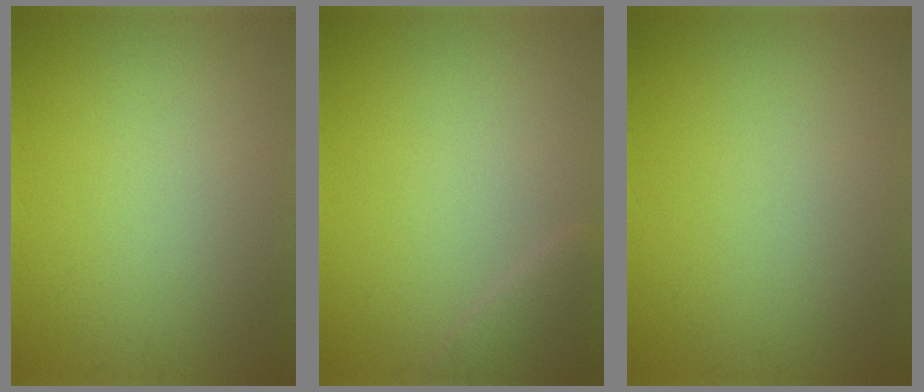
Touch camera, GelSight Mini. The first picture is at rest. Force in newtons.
{"total": 2.0, "press": 2.0, "slide": 0.2}
{"total": 0.0}